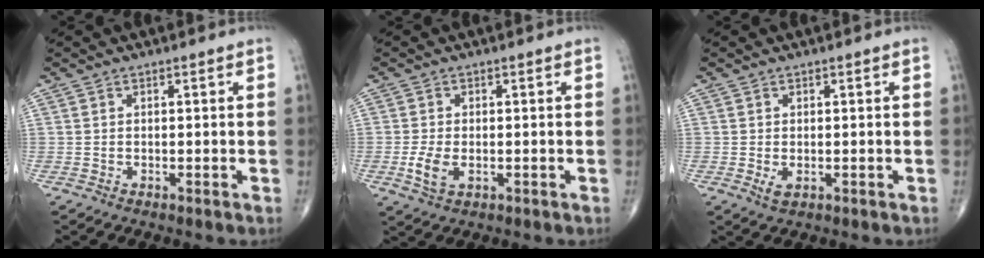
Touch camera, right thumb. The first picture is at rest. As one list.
[{"total": 4.2, "force": [-0.9, 2.4, 3.4], "torque": [-0.075, -0.006, -0.015]}, {"total": 1.7, "force": [-0.2, 0.9, 1.4], "torque": [-0.022, -0.003, 0.000]}]